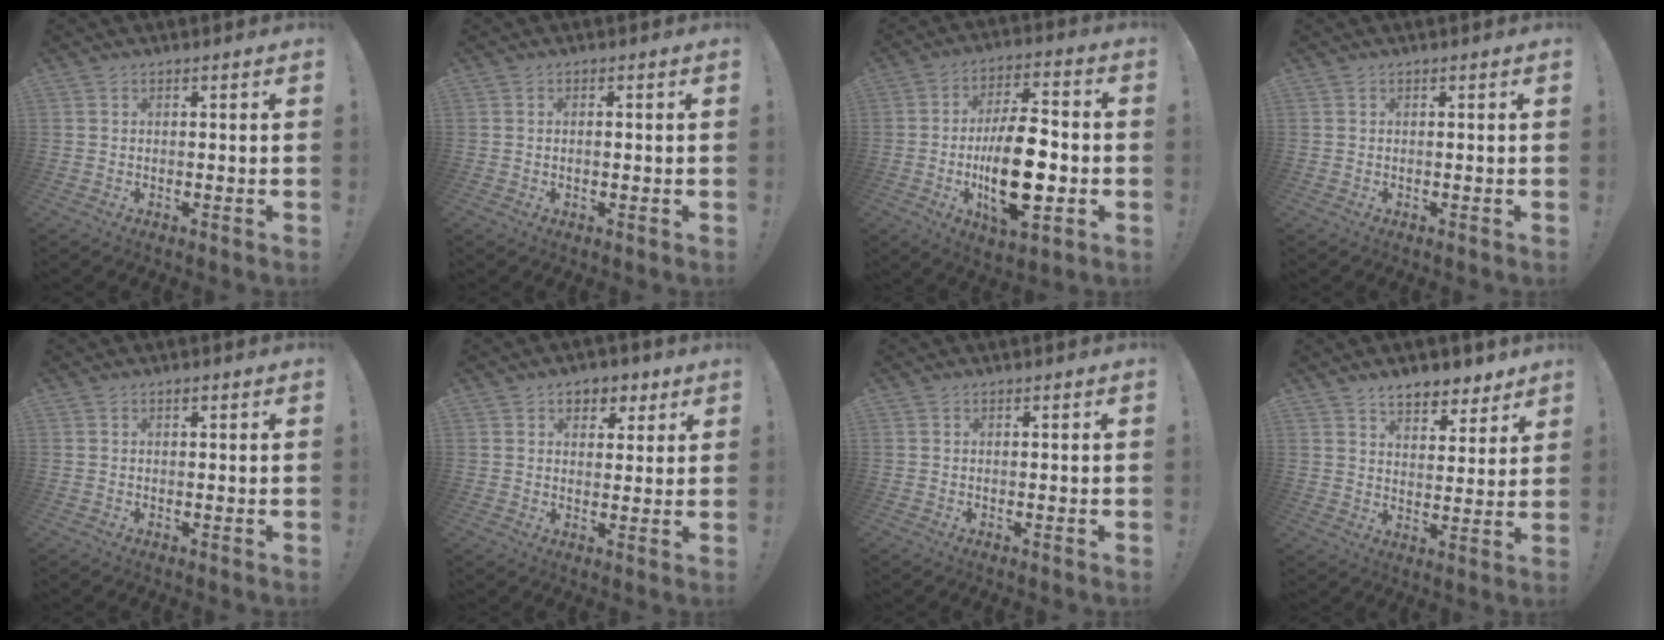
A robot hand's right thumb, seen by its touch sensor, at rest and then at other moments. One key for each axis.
{"total": 0.6, "fx": -0.2, "fy": 0.1, "fz": 0.6, "tx": -0.006, "ty": -0.001, "tz": -0.005}
{"total": 18.8, "fx": -3.7, "fy": 8.8, "fz": 16.2, "tx": -0.285, "ty": 0.006, "tz": -0.058}
{"total": 0.0}
{"total": 0.5, "fx": 0.4, "fy": 0.2, "fz": 0.3, "tx": -0.004, "ty": -0.001, "tz": 0.007}
{"total": 5.8, "fx": 3.0, "fy": 4.5, "fz": 2.0, "tx": -0.014, "ty": -0.017, "tz": 0.054}
{"total": 0.0}
{"total": 8.1, "fx": 6.4, "fy": 3.8, "fz": 3.0, "tx": -0.041, "ty": -0.039, "tz": 0.117}